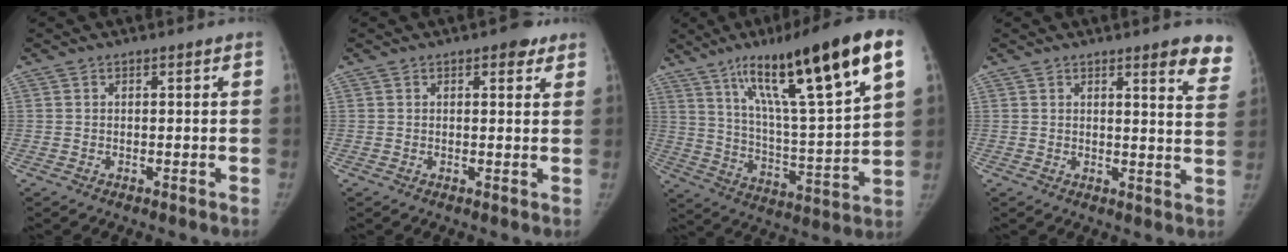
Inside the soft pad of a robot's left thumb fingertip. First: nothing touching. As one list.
[{"total": 3.3, "force": [2.1, 1.6, 2.1], "torque": [-0.011, -0.006, 0.021]}, {"total": 26.4, "force": [13.8, 4.4, 22.0], "torque": [-0.339, -0.030, 0.229]}, {"total": 9.0, "force": [6.7, 1.9, 5.8], "torque": [-0.038, -0.035, 0.064]}]